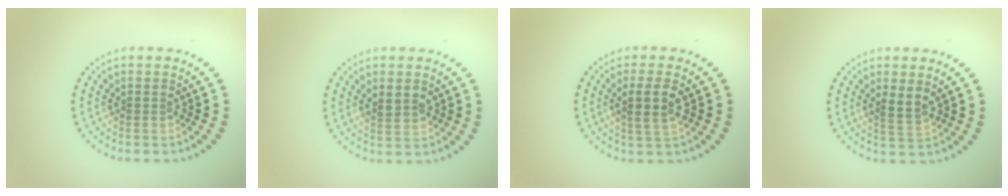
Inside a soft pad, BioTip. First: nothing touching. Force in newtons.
{"total": 1.7, "press": 1.7, "slide": 0.4}
{"total": 2.6, "press": 2.3, "slide": 1.1}
{"total": 1.8, "press": 1.6, "slide": 0.9}